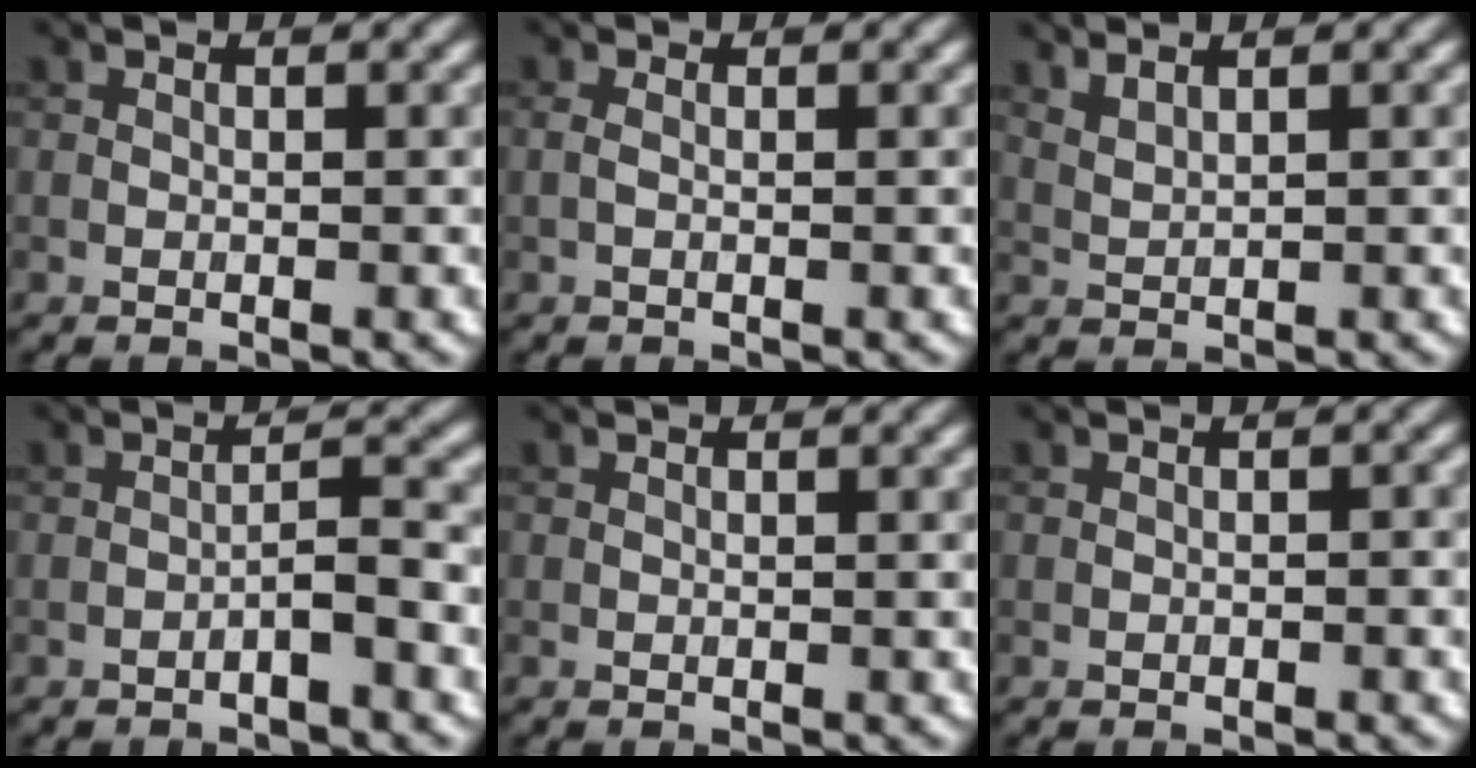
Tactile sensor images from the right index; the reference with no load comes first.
{"total": 0.9, "force": [0.1, 0.4, 0.8], "torque": [-0.020, -0.003, 0.001]}
{"total": 2.0, "force": [1.5, 0.6, 1.1], "torque": [-0.025, 0.002, 0.028]}
{"total": 2.0, "force": [-1.2, 0.1, 1.7], "torque": [-0.028, 0.012, -0.023]}
{"total": 0.0}
{"total": 0.5, "force": [-0.3, 0.2, 0.4], "torque": [-0.005, 0.003, -0.003]}